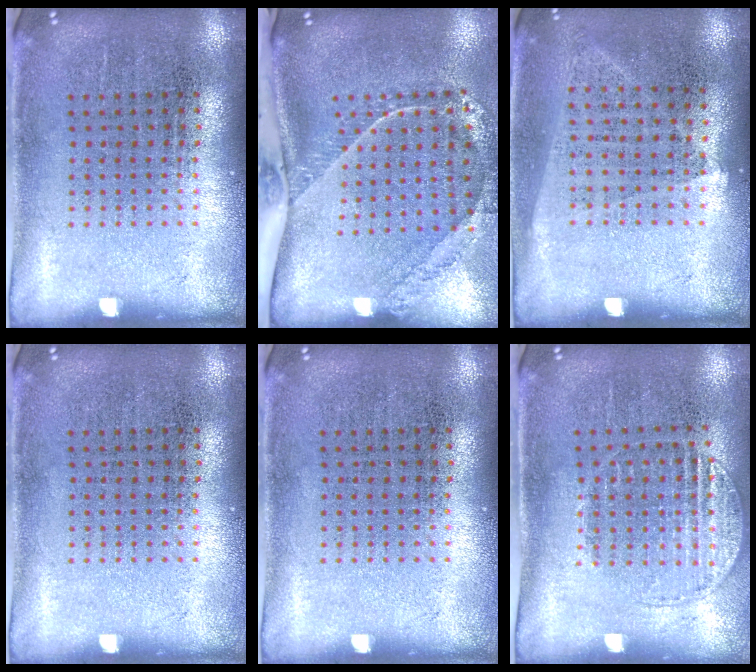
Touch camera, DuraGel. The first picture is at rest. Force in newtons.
{"total": 2.4, "press": 1.7, "slide": 1.7}
{"total": 1.0, "press": 0.9, "slide": 0.6}
{"total": 0.0}
{"total": 0.0}
{"total": 1.2, "press": 1.1, "slide": 0.4}